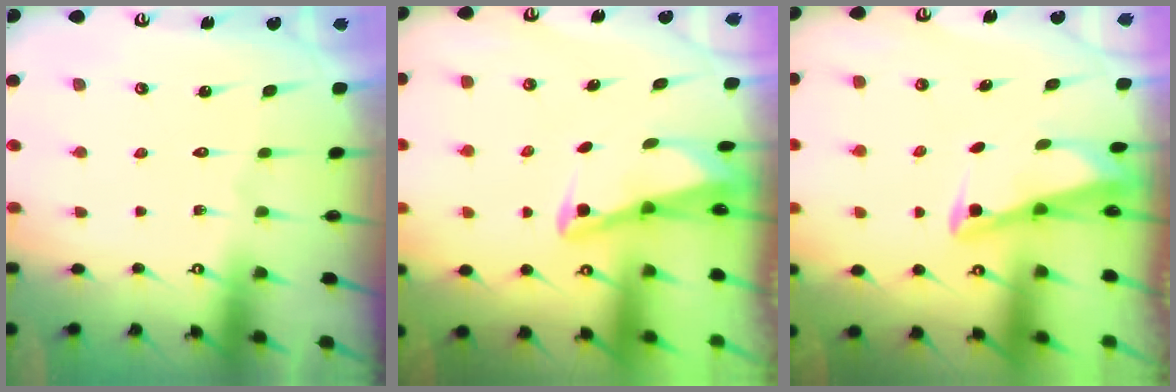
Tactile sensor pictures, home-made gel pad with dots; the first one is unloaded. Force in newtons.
{"total": 2.9, "press": 2.9, "slide": 0.4}
{"total": 2.8, "press": 2.8, "slide": 0.3}